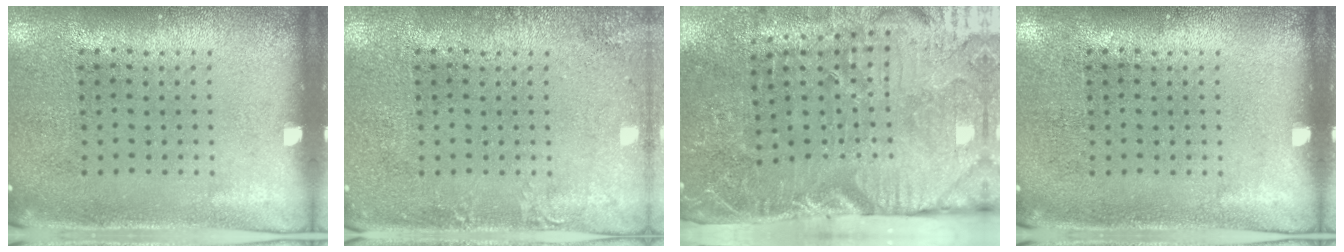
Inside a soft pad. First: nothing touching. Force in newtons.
{"total": 1.6, "press": 1.6, "slide": 0.1}
{"total": 4.4, "press": 4.1, "slide": 1.4}
{"total": 0.0}